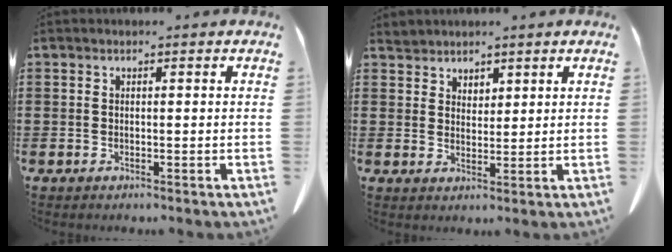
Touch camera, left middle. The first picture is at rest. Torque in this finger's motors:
{"motor_torque": [-0.05, 0.04, 0.02, 0.00]}